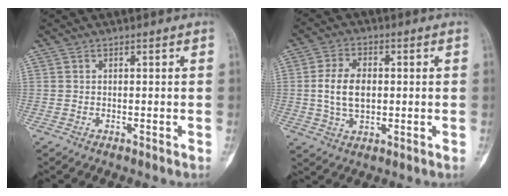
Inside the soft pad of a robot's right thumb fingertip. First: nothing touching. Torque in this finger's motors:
{"motor_torque": [0.10, 0.21, 0.58, -0.47, 0.08]}